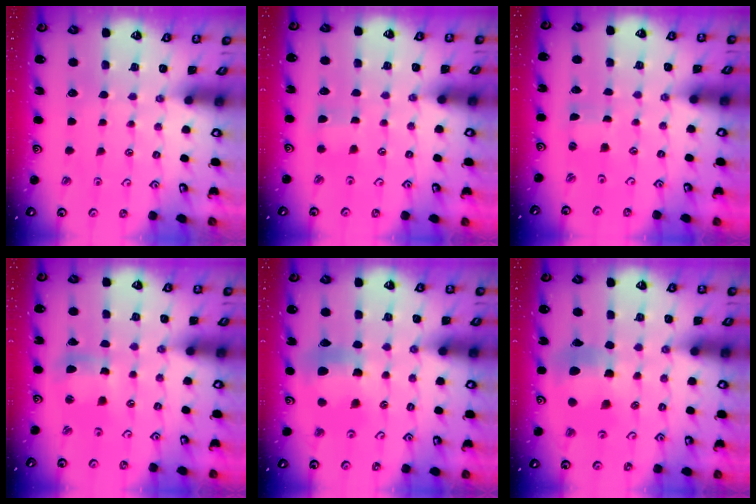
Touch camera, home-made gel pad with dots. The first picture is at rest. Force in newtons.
{"total": 3.1, "press": 3.1, "slide": 0.3}
{"total": 0.7, "press": 0.7, "slide": 0.2}
{"total": 8.0, "press": 7.9, "slide": 1.4}
{"total": 11.5, "press": 11.4, "slide": 1.5}
{"total": 10.3, "press": 10.2, "slide": 1.3}